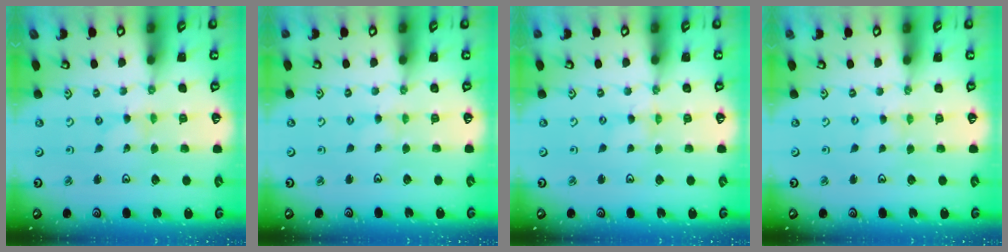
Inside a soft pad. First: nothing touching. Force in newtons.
{"total": 0.9, "press": 0.9, "slide": 0.2}
{"total": 0.0}
{"total": 0.0}